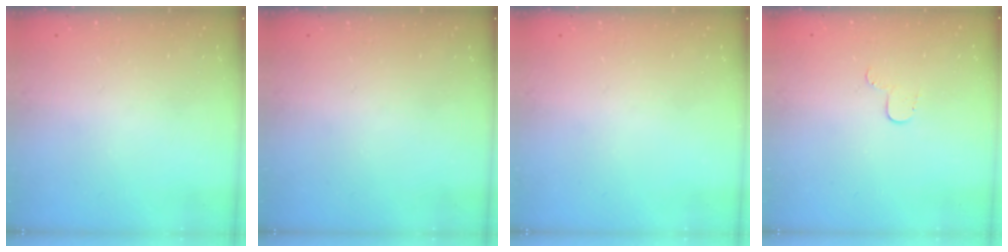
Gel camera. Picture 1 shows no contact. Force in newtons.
{"total": 0.0}
{"total": 0.0}
{"total": 4.2, "press": 4.2, "slide": 0.4}